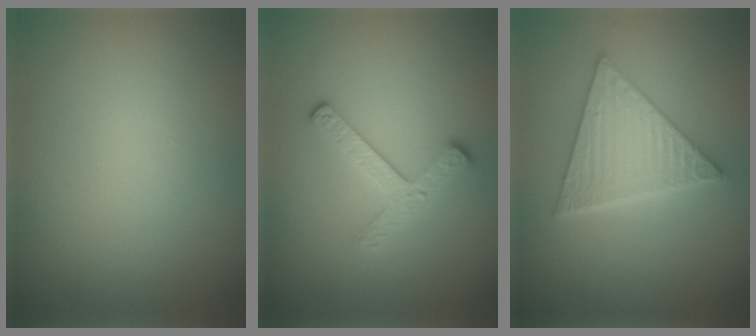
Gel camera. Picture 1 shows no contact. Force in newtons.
{"total": 2.8, "press": 2.6, "slide": 1.1}
{"total": 5.6, "press": 4.5, "slide": 3.4}